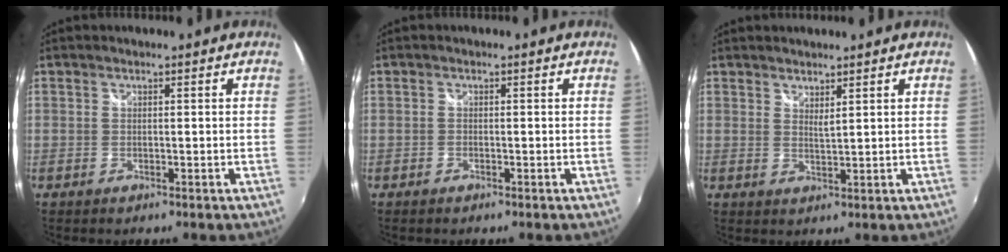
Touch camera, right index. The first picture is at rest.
{"total": 0.6, "force": [-0.5, 0.3, 0.1], "torque": [-0.003, -0.003, -0.011]}
{"total": 2.1, "force": [1.9, 0.3, 1.0], "torque": [-0.018, -0.001, 0.031]}